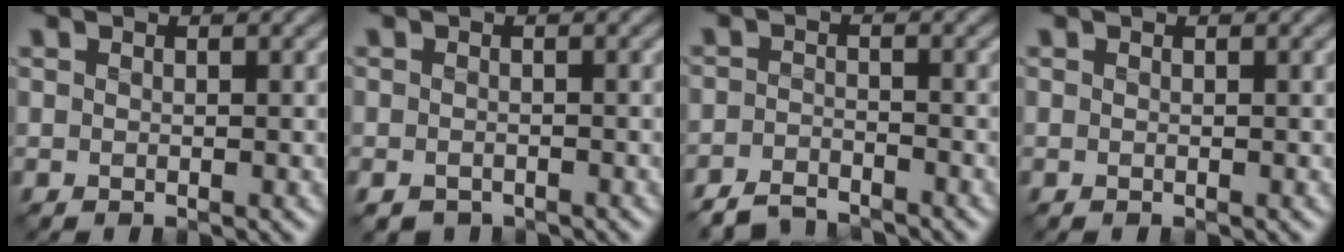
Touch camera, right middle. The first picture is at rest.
{"total": 1.4, "force": [-1.2, 0.7, 0.2], "torque": [-0.003, -0.009, -0.026]}
{"total": 3.0, "force": [-3.0, 0.6, 0.4], "torque": [-0.006, 0.000, -0.063]}
{"total": 0.0}